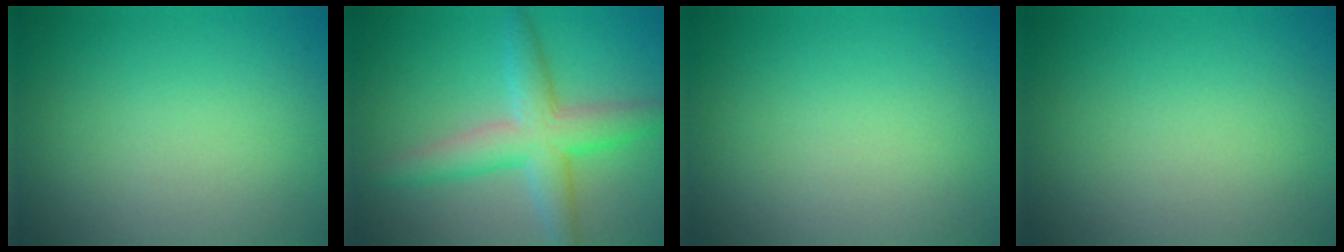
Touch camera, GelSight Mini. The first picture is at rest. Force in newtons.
{"total": 5.2, "press": 5.2, "slide": 0.1}
{"total": 0.0}
{"total": 0.0}